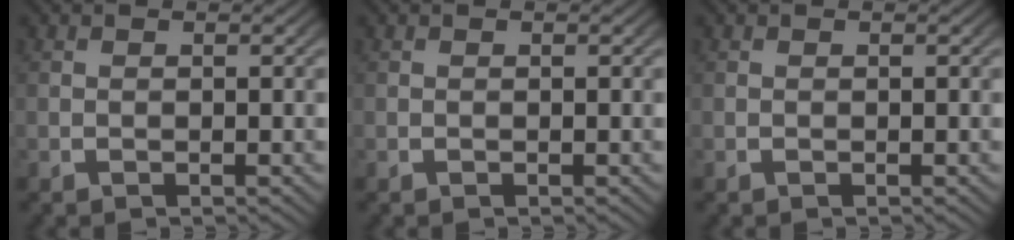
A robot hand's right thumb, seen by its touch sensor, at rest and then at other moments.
{"total": 0.0}
{"total": 0.0}